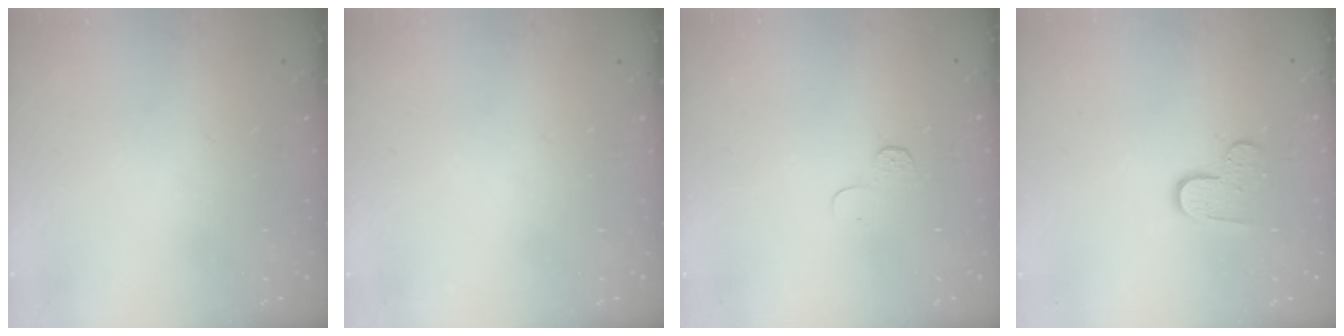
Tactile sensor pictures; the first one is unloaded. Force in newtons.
{"total": 0.0}
{"total": 3.9, "press": 3.9, "slide": 0.4}
{"total": 7.9, "press": 7.9, "slide": 0.5}